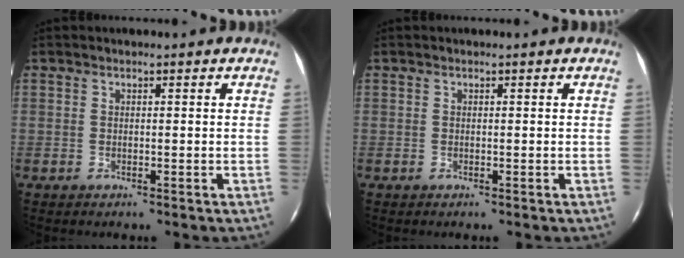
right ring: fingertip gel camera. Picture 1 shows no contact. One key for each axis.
{"total": 0.0}